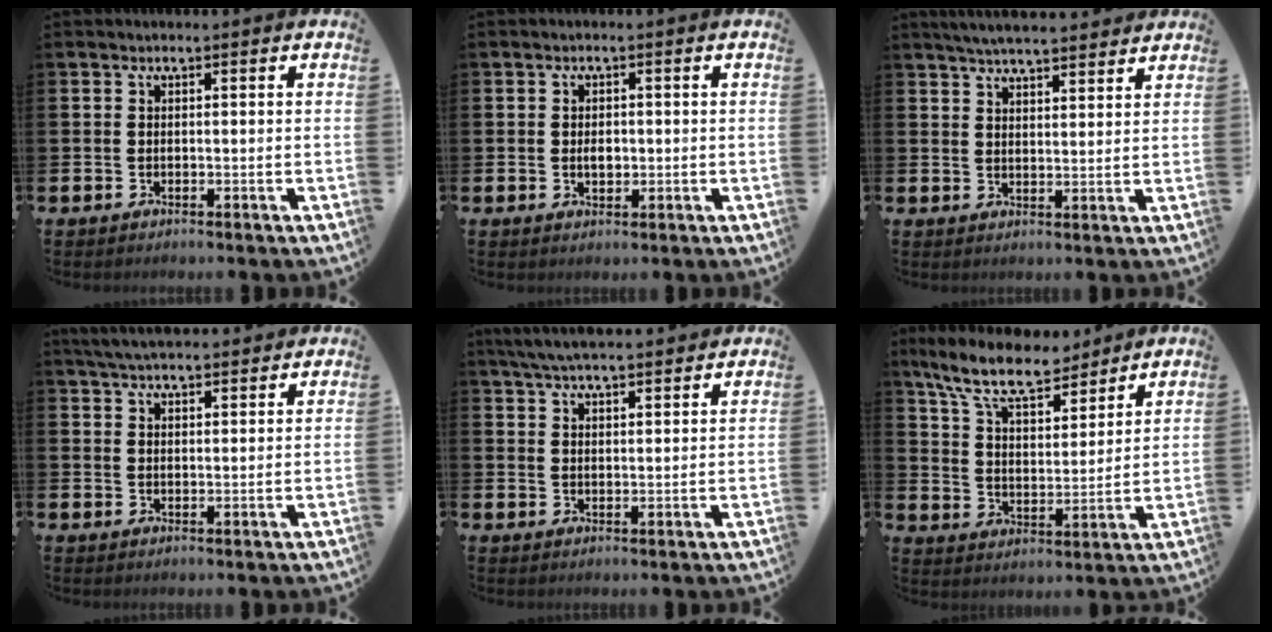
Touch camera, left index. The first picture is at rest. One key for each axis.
{"total": 1.9, "fx": 0.0, "fy": 1.2, "fz": 1.5, "tx": -0.013, "ty": 0.001, "tz": -0.006}
{"total": 4.9, "fx": 4.8, "fy": 0.4, "fz": 1.0, "tx": -0.031, "ty": -0.018, "tz": 0.087}
{"total": 4.6, "fx": 4.5, "fy": 0.6, "fz": 0.9, "tx": -0.037, "ty": -0.010, "tz": 0.085}
{"total": 5.5, "fx": 5.3, "fy": 0.4, "fz": 1.3, "tx": -0.047, "ty": -0.016, "tz": 0.098}
{"total": 10.5, "fx": 9.2, "fy": 3.0, "fz": 4.2, "tx": -0.115, "ty": -0.045, "tz": 0.166}